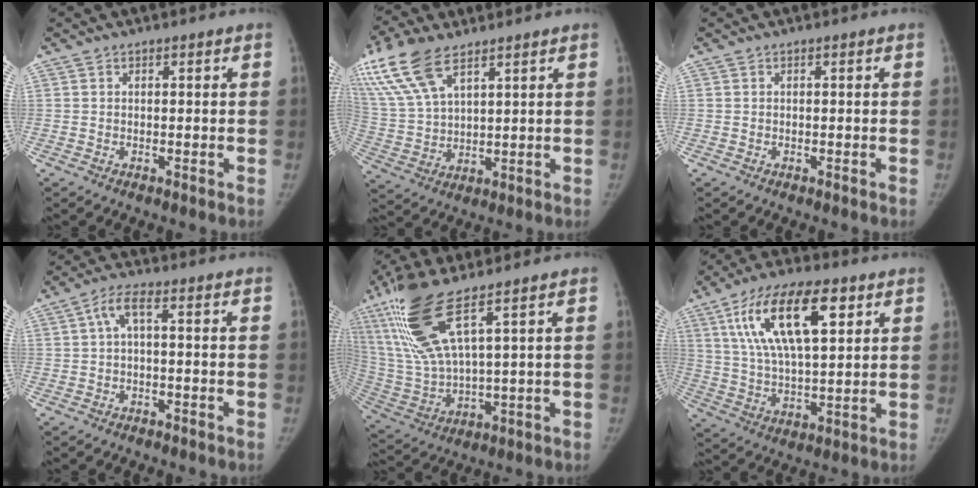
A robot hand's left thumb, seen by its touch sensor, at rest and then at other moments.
{"total": 16.4, "force": [10.1, 7.4, 10.6], "torque": [-0.241, -0.010, 0.205]}
{"total": 0.0}
{"total": 3.4, "force": [-0.1, 0.9, 3.3], "torque": [-0.067, 0.018, -0.004]}
{"total": 16.9, "force": [8.7, 4.0, 13.9], "torque": [-0.318, -0.033, 0.185]}
{"total": 18.0, "force": [7.6, 7.3, 14.6], "torque": [-0.242, -0.017, 0.136]}